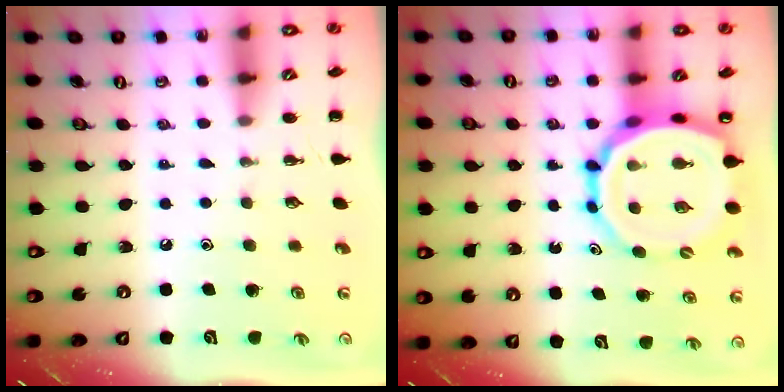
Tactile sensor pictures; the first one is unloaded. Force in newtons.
{"total": 13.2, "press": 12.8, "slide": 3.5}